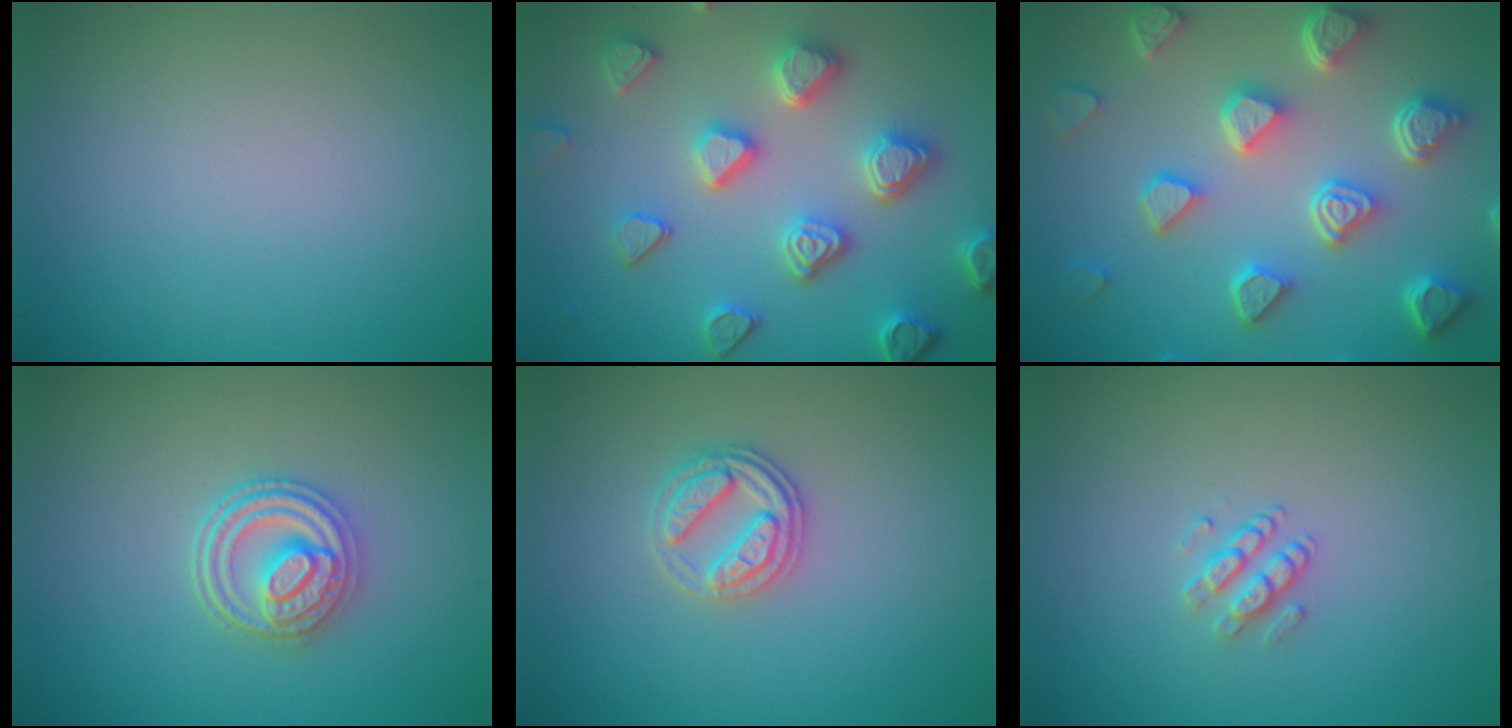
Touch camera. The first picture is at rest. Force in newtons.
{"total": 5.1, "press": 4.9, "slide": 1.7}
{"total": 7.3, "press": 5.8, "slide": 4.5}
{"total": 3.9, "press": 3.3, "slide": 2.0}
{"total": 2.7, "press": 2.6, "slide": 0.8}
{"total": 1.5, "press": 1.1, "slide": 1.0}